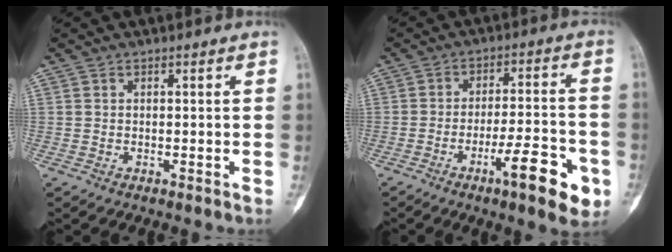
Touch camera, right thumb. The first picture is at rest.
{"total": 12.7, "force": [-5.8, 3.0, 10.9], "torque": [-0.150, 0.028, -0.082]}